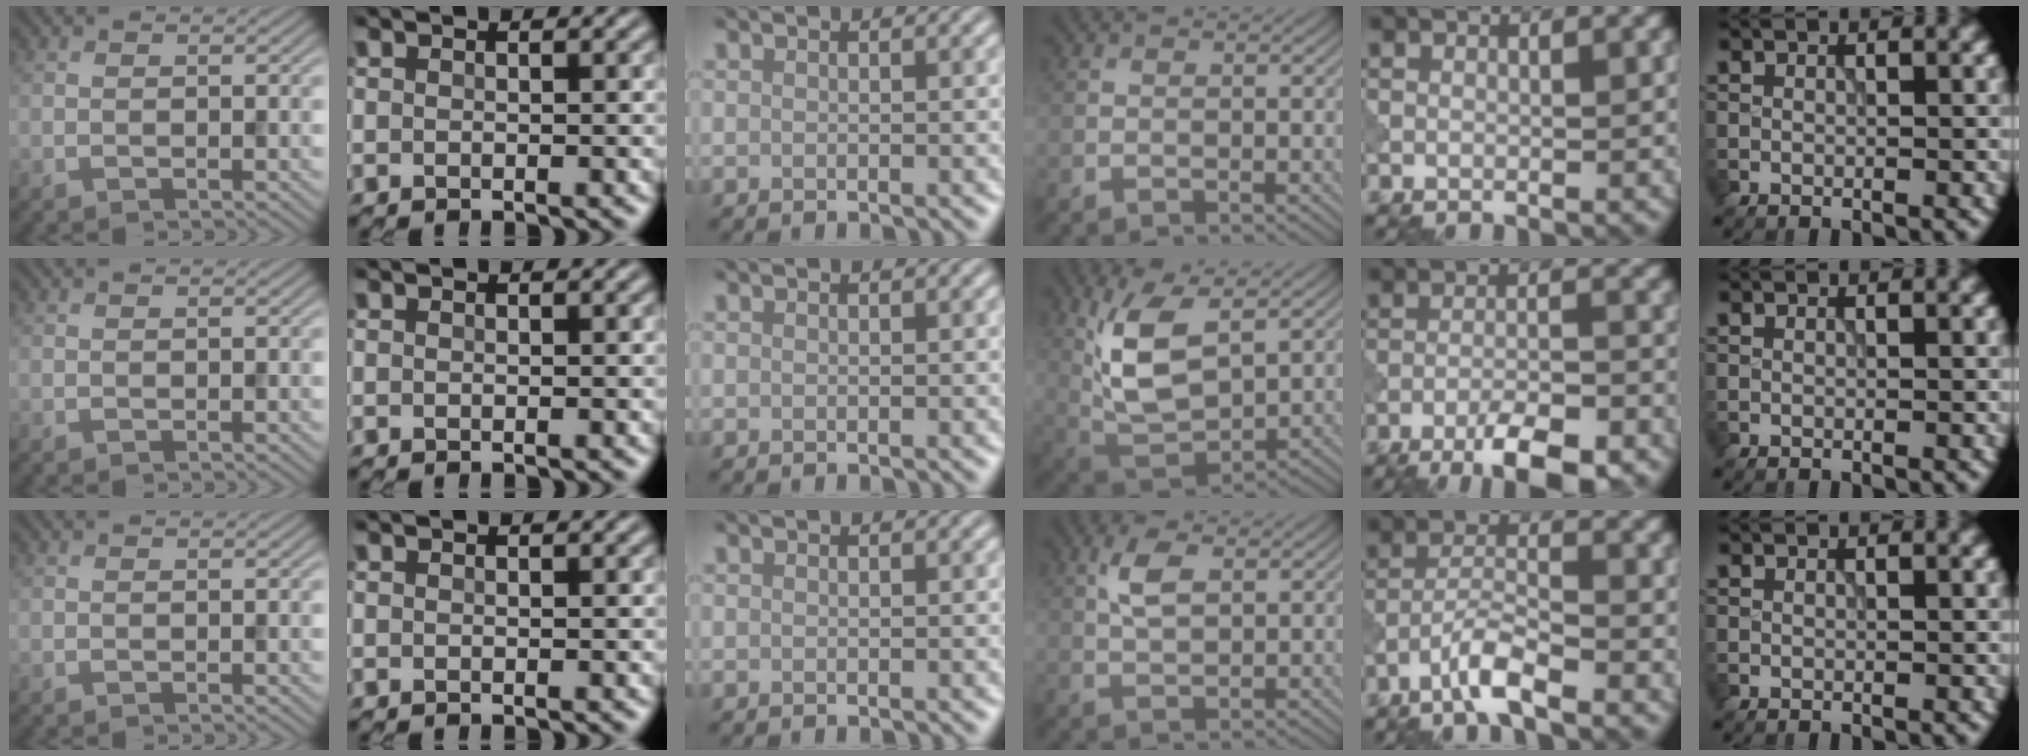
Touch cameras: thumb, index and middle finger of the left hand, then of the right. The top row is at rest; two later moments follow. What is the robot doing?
{"motion": "shake", "object": "bell"}